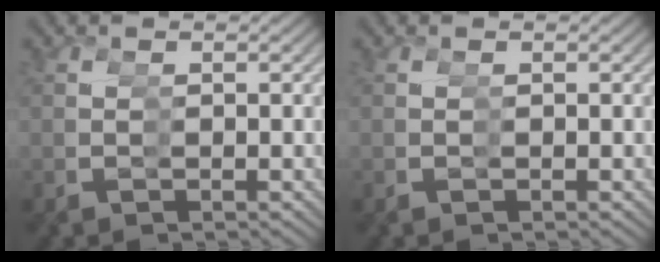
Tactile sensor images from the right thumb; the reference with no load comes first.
{"total": 0.0}